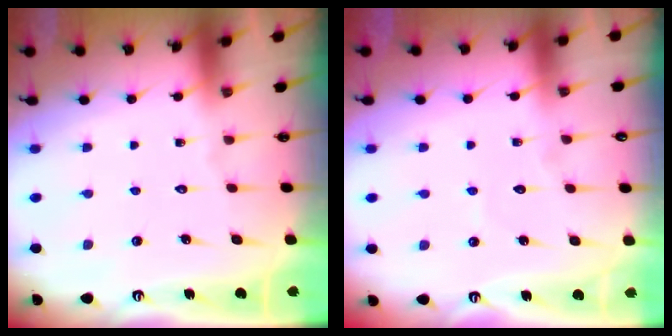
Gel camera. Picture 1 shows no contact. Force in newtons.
{"total": 2.6, "press": 2.6, "slide": 0.1}